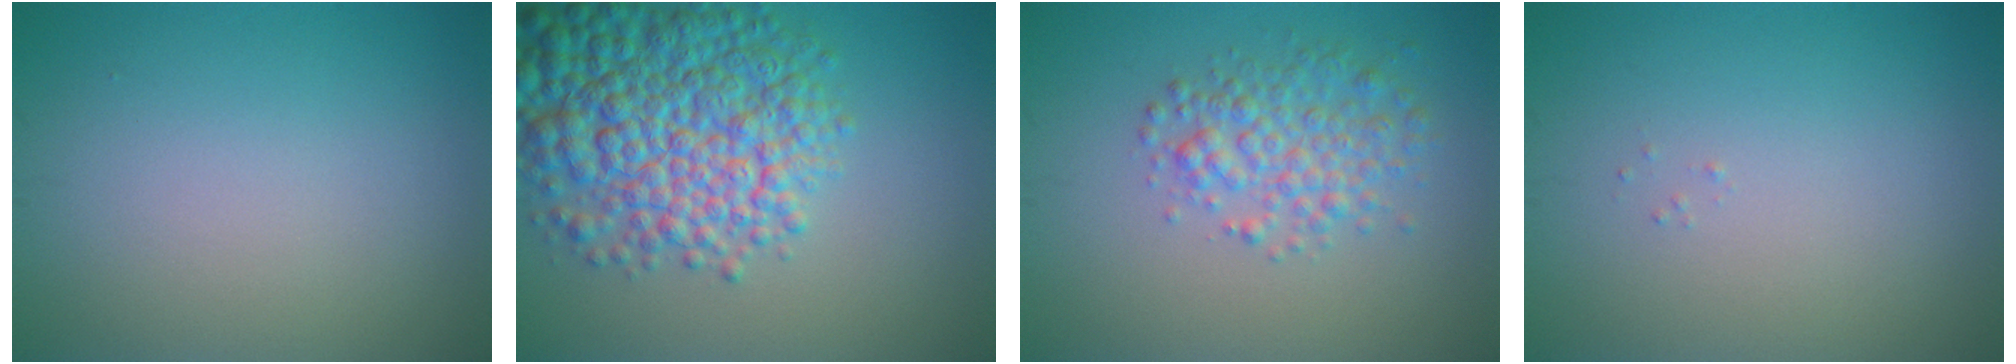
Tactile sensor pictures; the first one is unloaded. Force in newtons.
{"total": 9.7, "press": 9.7, "slide": 0.3}
{"total": 3.5, "press": 3.5, "slide": 0.1}
{"total": 0.0}